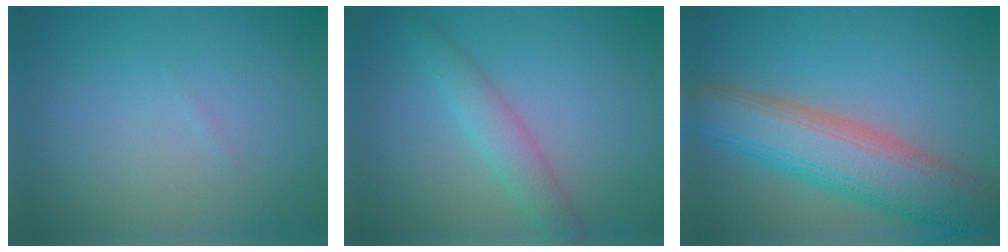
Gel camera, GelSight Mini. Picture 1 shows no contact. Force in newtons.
{"total": 2.9, "press": 2.9, "slide": 0.1}
{"total": 9.5, "press": 9.5, "slide": 0.7}